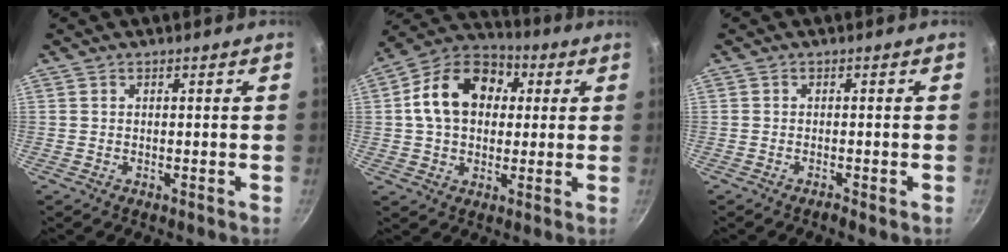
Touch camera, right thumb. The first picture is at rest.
{"total": 15.9, "force": [2.9, 11.8, 10.2], "torque": [-0.145, 0.028, 0.032]}
{"total": 1.2, "force": [-0.8, 0.3, 0.9], "torque": [-0.024, 0.005, -0.016]}